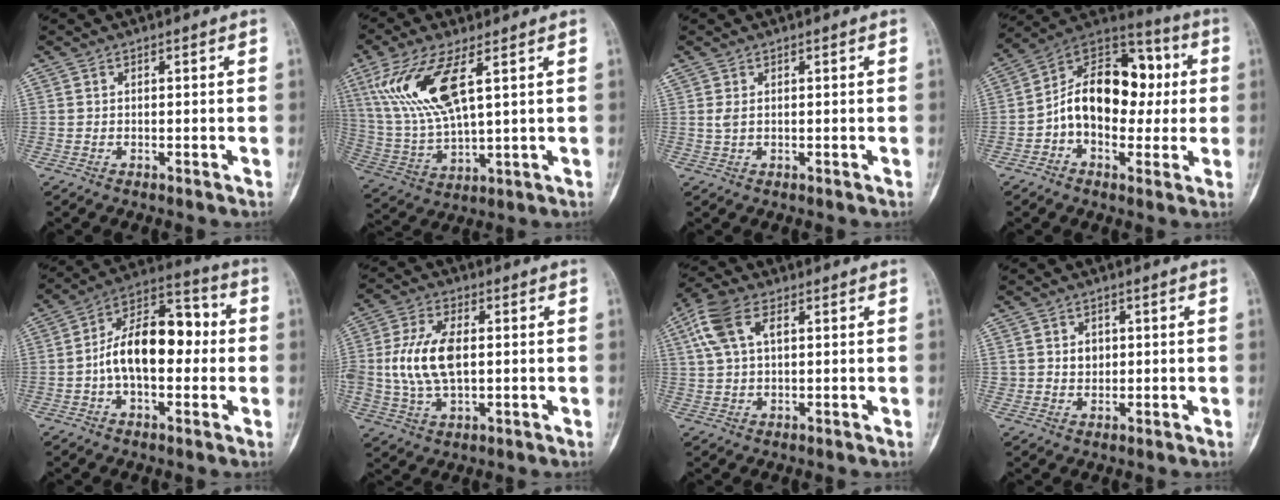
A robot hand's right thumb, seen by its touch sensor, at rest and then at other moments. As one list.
[{"total": 14.8, "force": [6.0, 4.8, 12.6], "torque": [-0.281, -0.021, 0.127]}, {"total": 1.2, "force": [0.3, 0.8, 0.8], "torque": [-0.020, 0.004, 0.010]}, {"total": 18.1, "force": [0.3, 12.2, 13.4], "torque": [-0.166, 0.044, -0.007]}, {"total": 16.0, "force": [-0.5, 9.0, 13.2], "torque": [-0.194, 0.044, -0.022]}, {"total": 11.7, "force": [0.7, 6.3, 9.9], "torque": [-0.206, 0.004, 0.017]}, {"total": 8.8, "force": [3.4, 4.4, 6.9], "torque": [-0.157, 0.017, 0.065]}, {"total": 2.9, "force": [0.7, 2.4, 1.4], "torque": [-0.006, -0.003, 0.015]}]